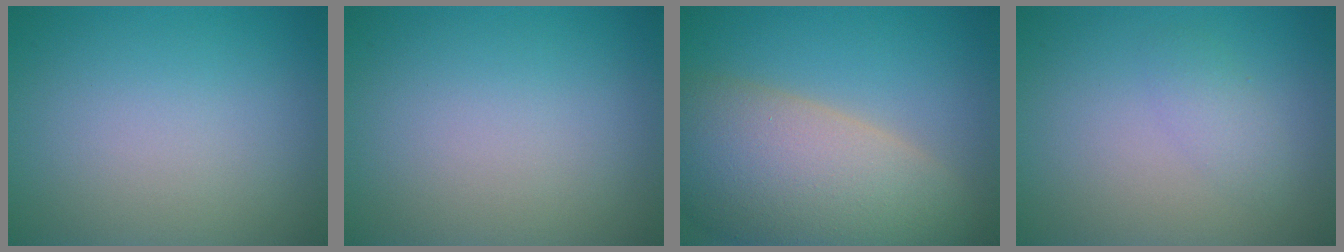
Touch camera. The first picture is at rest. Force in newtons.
{"total": 0.0}
{"total": 11.8, "press": 11.7, "slide": 1.0}
{"total": 1.5, "press": 1.5, "slide": 0.1}